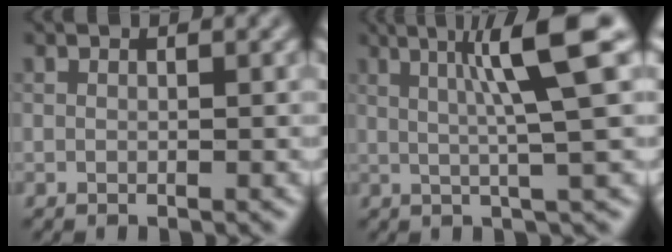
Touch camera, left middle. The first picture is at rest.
{"total": 7.7, "force": [2.1, 0.9, 7.3], "torque": [-0.102, 0.018, 0.032]}